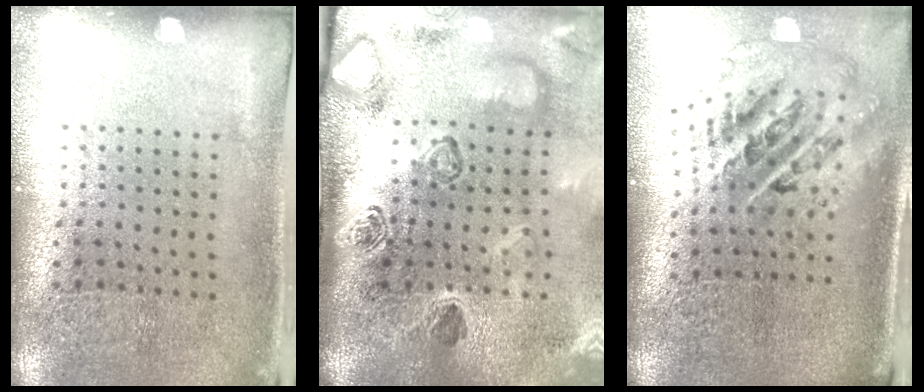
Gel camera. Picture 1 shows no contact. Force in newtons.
{"total": 4.8, "press": 3.3, "slide": 3.4}
{"total": 2.8, "press": 1.9, "slide": 2.0}